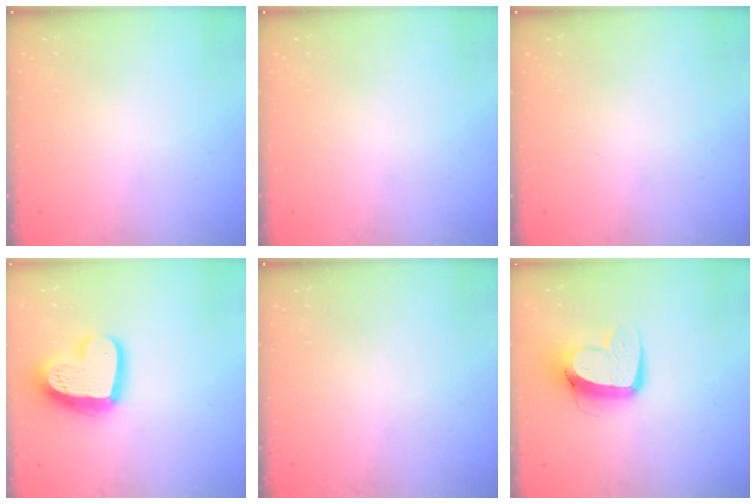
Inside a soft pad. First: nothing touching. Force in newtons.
{"total": 0.0}
{"total": 0.0}
{"total": 18.3, "press": 18.2, "slide": 1.6}
{"total": 0.0}
{"total": 11.6, "press": 11.5, "slide": 1.3}